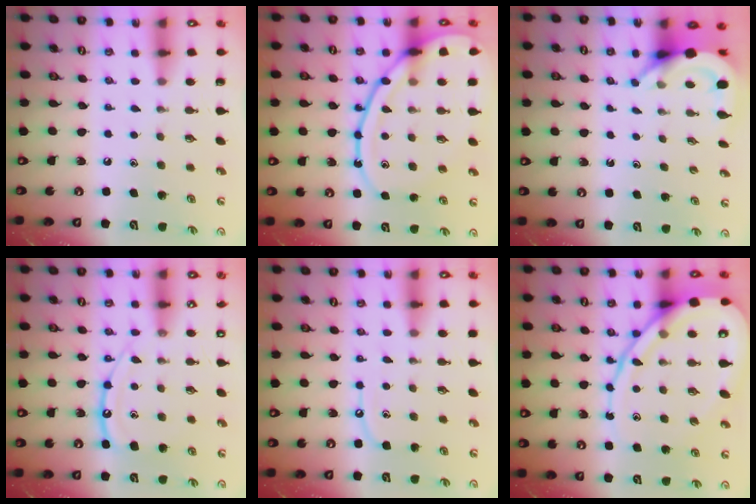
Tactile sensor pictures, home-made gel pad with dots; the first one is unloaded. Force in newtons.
{"total": 17.4, "press": 17.3, "slide": 1.7}
{"total": 5.0, "press": 5.0, "slide": 0.2}
{"total": 12.0, "press": 12.0, "slide": 1.1}
{"total": 5.8, "press": 5.8, "slide": 0.5}
{"total": 15.1, "press": 15.0, "slide": 1.1}